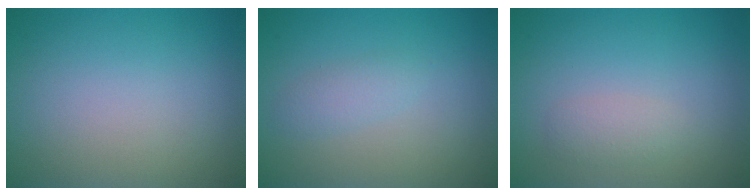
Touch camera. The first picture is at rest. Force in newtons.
{"total": 1.4, "press": 1.4, "slide": 0.0}
{"total": 1.3, "press": 1.3, "slide": 0.1}